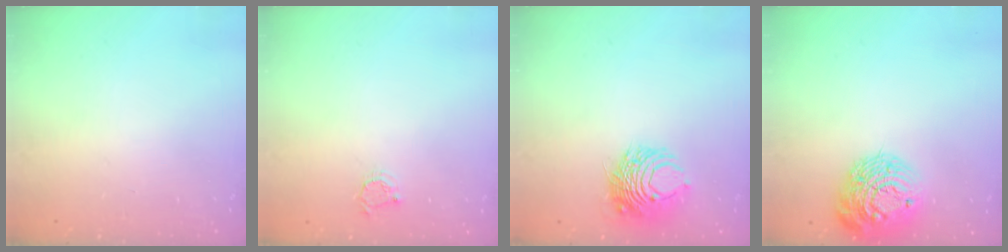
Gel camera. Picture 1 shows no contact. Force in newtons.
{"total": 2.9, "press": 2.8, "slide": 0.4}
{"total": 8.2, "press": 8.2, "slide": 0.4}
{"total": 14.6, "press": 14.5, "slide": 1.0}